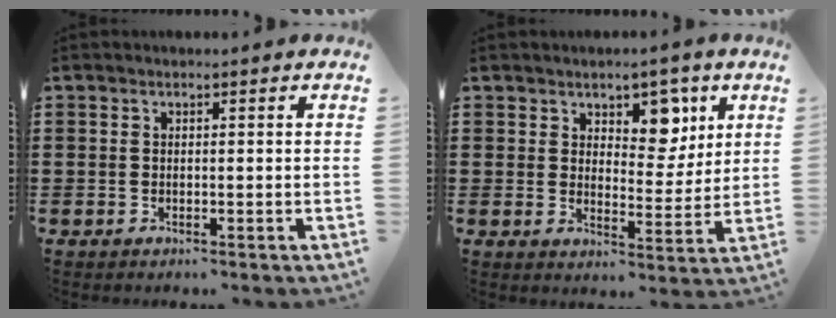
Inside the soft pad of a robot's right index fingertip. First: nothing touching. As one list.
[{"total": 6.4, "force": [4.0, 4.1, 2.9], "torque": [-0.047, -0.010, 0.065]}]